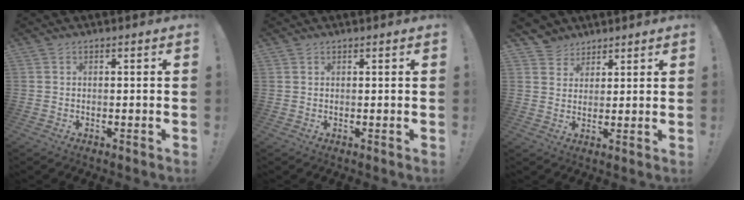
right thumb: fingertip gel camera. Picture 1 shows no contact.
{"total": 0.5, "force": [0.4, 0.2, 0.1], "torque": [0.001, -0.002, 0.008]}
{"total": 4.8, "force": [3.3, 3.4, -0.1], "torque": [-0.001, -0.028, 0.065]}